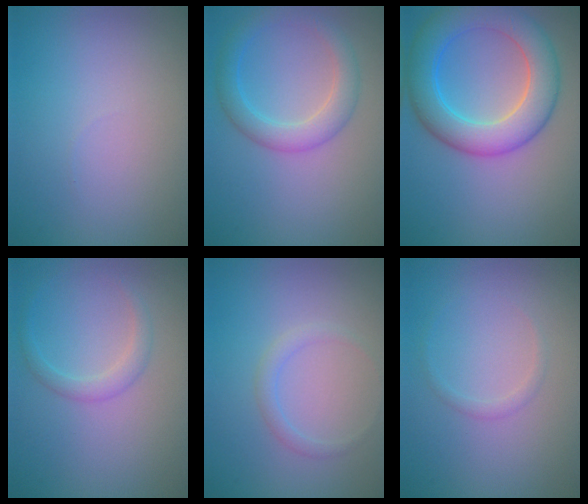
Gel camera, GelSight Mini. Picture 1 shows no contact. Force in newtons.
{"total": 3.5, "press": 3.5, "slide": 0.1}
{"total": 7.4, "press": 7.4, "slide": 0.3}
{"total": 1.7, "press": 1.7, "slide": 0.1}
{"total": 1.3, "press": 1.3, "slide": 0.1}
{"total": 0.8, "press": 0.8, "slide": 0.0}